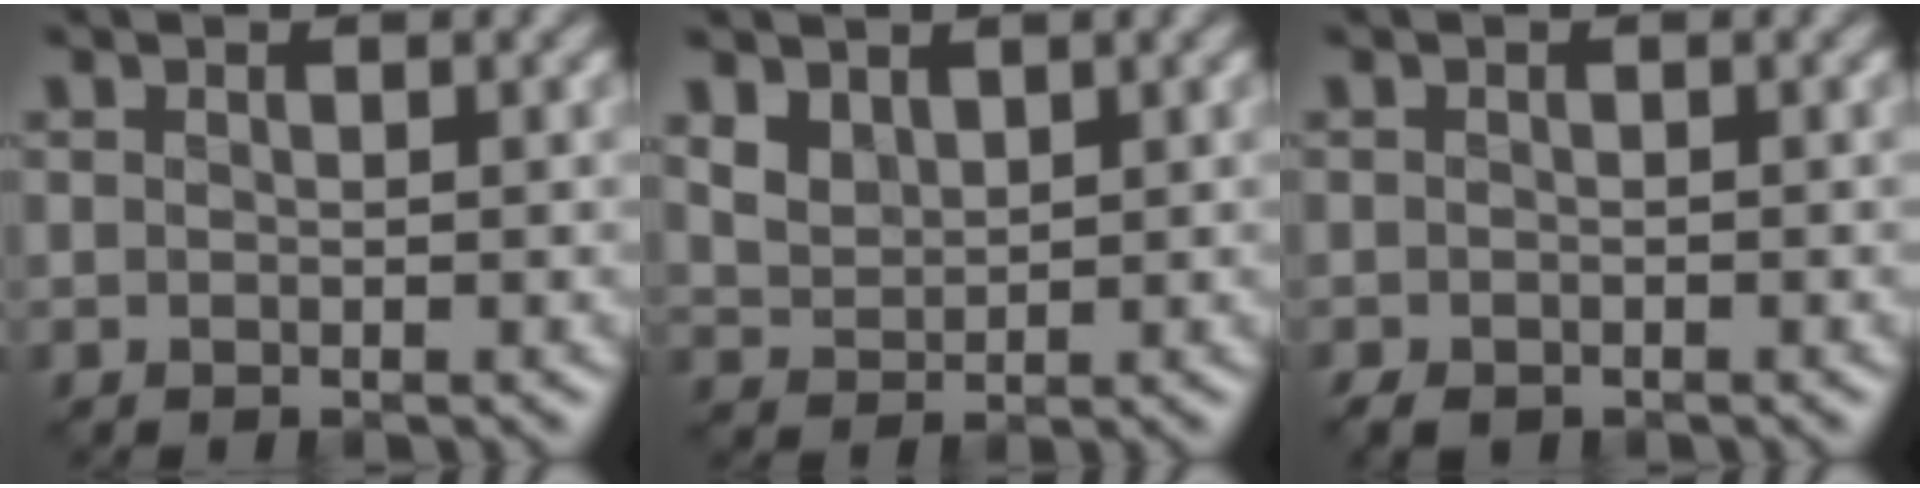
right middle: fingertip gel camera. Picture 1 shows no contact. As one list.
[{"total": 2.7, "force": [1.8, 1.6, 1.2], "torque": [-0.035, -0.005, 0.045]}, {"total": 1.1, "force": [-0.8, 0.6, 0.4], "torque": [-0.008, -0.005, -0.017]}]